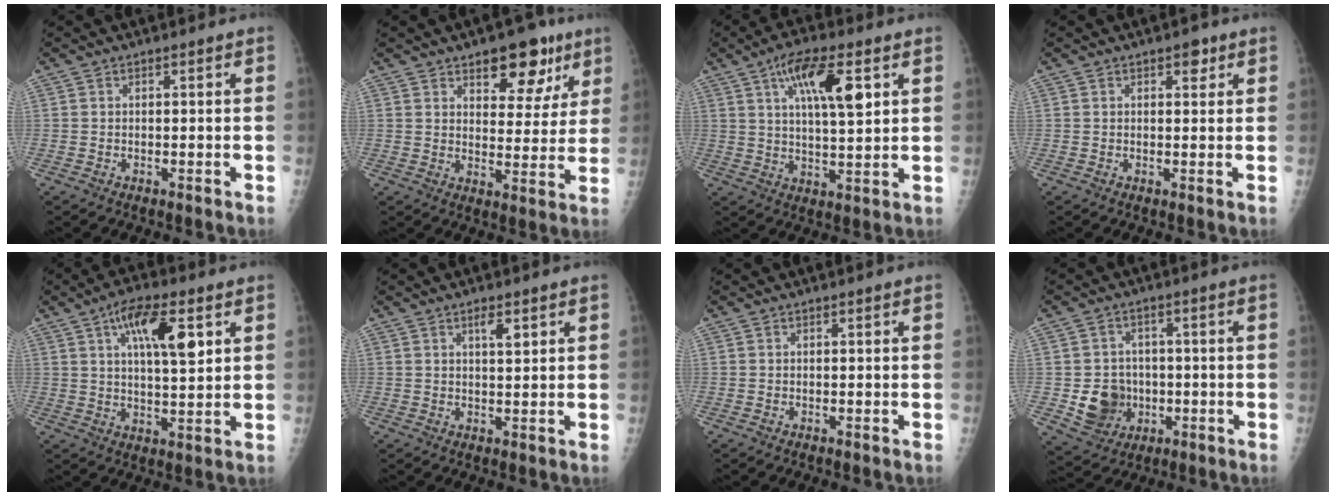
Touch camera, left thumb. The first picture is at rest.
{"total": 11.8, "force": [7.0, 6.1, 7.3], "torque": [-0.048, -0.031, 0.096]}
{"total": 12.0, "force": [4.8, 3.8, 10.4], "torque": [-0.166, -0.010, 0.081]}
{"total": 2.2, "force": [1.2, 1.2, 1.3], "torque": [-0.003, -0.003, 0.014]}
{"total": 11.6, "force": [4.5, 4.0, 9.9], "torque": [-0.150, -0.010, 0.074]}
{"total": 3.0, "force": [1.6, 0.9, 2.4], "torque": [-0.035, -0.008, 0.027]}
{"total": 0.0}
{"total": 8.5, "force": [-1.5, 7.6, 3.5], "torque": [-0.024, 0.005, -0.016]}